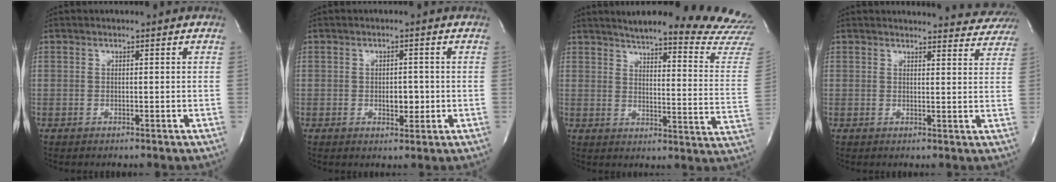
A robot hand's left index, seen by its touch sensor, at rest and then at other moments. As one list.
[{"total": 2.7, "force": [-1.2, 1.5, 2.0], "torque": [-0.027, -0.008, -0.014]}, {"total": 25.1, "force": [23.5, 0.4, 8.7], "torque": [-0.121, -0.134, 0.262]}, {"total": 10.4, "force": [10.3, 1.8, 0.8], "torque": [0.016, -0.043, 0.085]}]